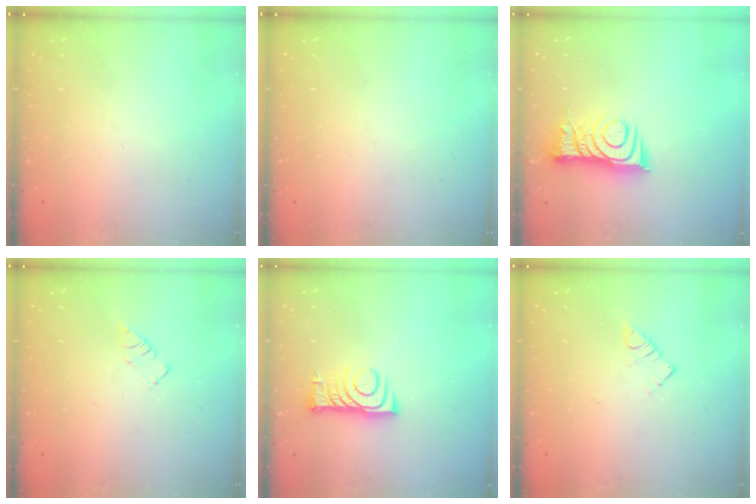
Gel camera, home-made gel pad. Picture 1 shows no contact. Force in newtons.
{"total": 0.0}
{"total": 9.8, "press": 9.8, "slide": 0.2}
{"total": 3.2, "press": 3.2, "slide": 0.4}
{"total": 7.9, "press": 7.8, "slide": 0.8}
{"total": 3.6, "press": 3.6, "slide": 0.3}